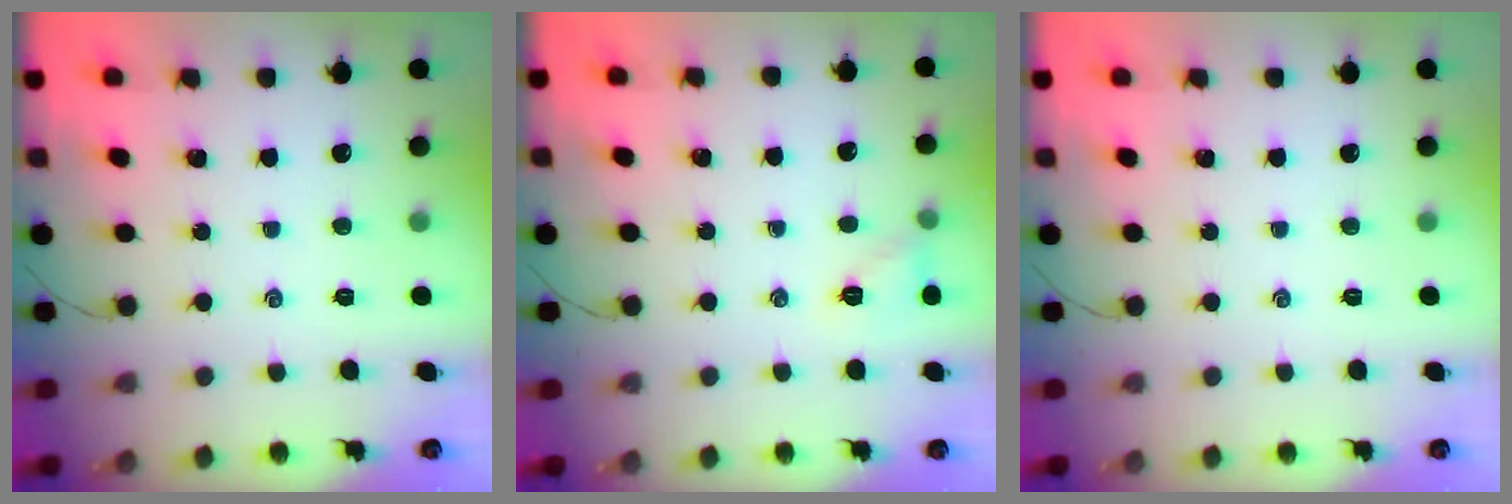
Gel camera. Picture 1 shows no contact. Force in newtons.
{"total": 6.6, "press": 6.5, "slide": 1.2}
{"total": 0.0}